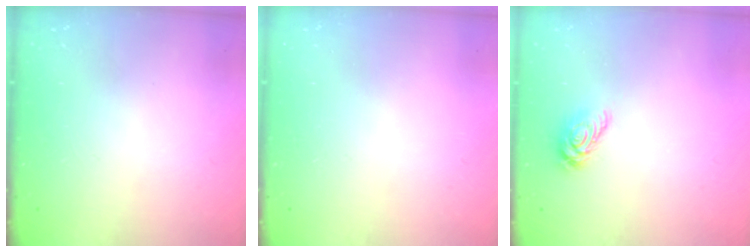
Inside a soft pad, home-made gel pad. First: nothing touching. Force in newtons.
{"total": 0.0}
{"total": 8.0, "press": 8.0, "slide": 0.3}